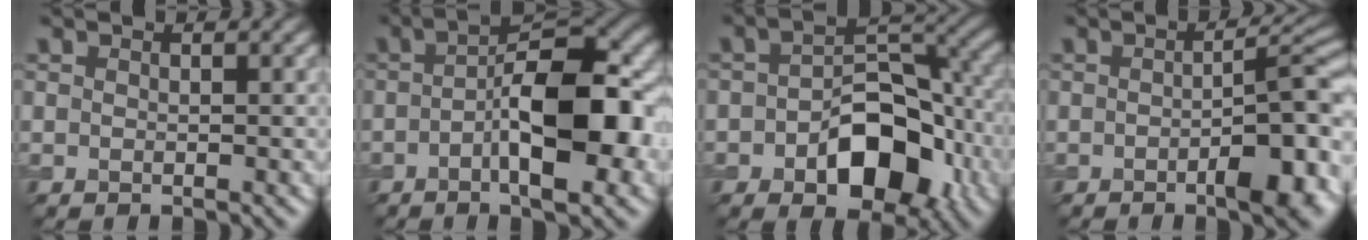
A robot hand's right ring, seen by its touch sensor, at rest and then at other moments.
{"total": 10.1, "force": [-1.8, 3.0, 9.5], "torque": [-0.142, 0.013, -0.027]}
{"total": 9.0, "force": [-3.1, 5.2, 6.6], "torque": [-0.090, 0.009, -0.042]}
{"total": 8.0, "force": [-2.4, 2.4, 7.3], "torque": [-0.086, 0.007, -0.024]}